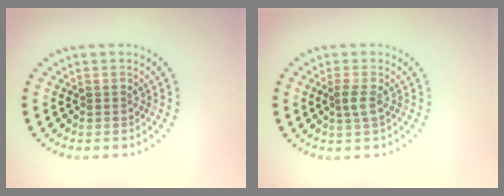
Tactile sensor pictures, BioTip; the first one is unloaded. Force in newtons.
{"total": 1.5, "press": 1.3, "slide": 0.7}